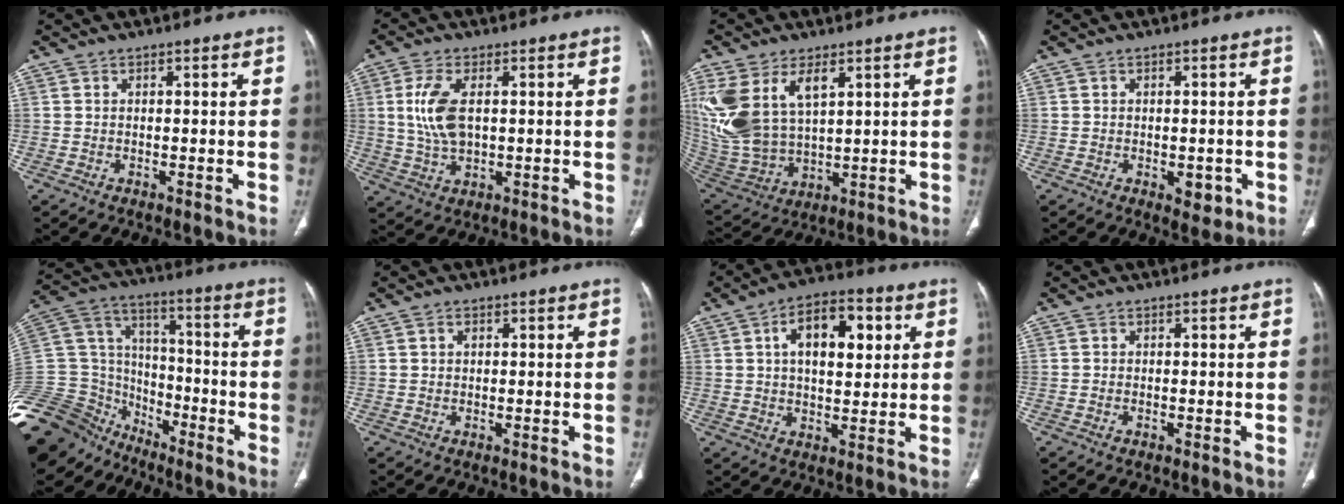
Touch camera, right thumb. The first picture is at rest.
{"total": 8.6, "force": [1.5, 4.5, 7.2], "torque": [-0.161, -0.005, 0.034]}
{"total": 17.5, "force": [6.8, 9.9, 12.8], "torque": [-0.273, -0.020, 0.152]}
{"total": 3.8, "force": [-1.1, 2.2, 2.9], "torque": [-0.019, -0.001, -0.005]}
{"total": 29.6, "force": [-20.9, 17.7, 11.3], "torque": [-0.347, 0.034, -0.364]}
{"total": 1.0, "force": [0.4, 0.7, 0.6], "torque": [-0.006, 0.003, 0.006]}
{"total": 12.4, "force": [3.6, 6.6, 9.9], "torque": [-0.127, 0.004, 0.054]}
{"total": 0.0}